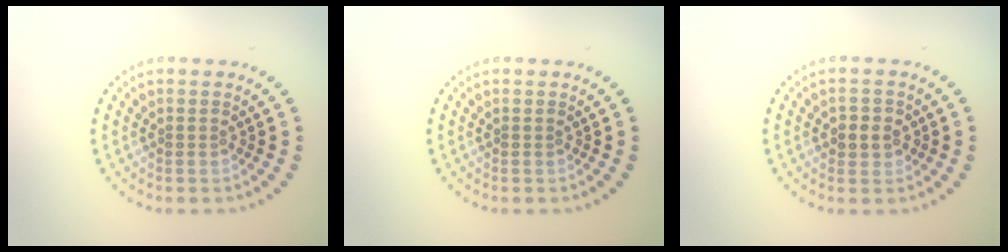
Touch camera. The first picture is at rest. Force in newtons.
{"total": 0.0}
{"total": 2.1, "press": 2.0, "slide": 0.5}